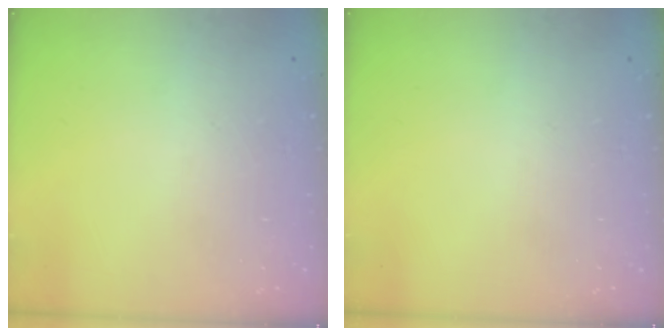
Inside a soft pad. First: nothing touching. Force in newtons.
{"total": 0.0}